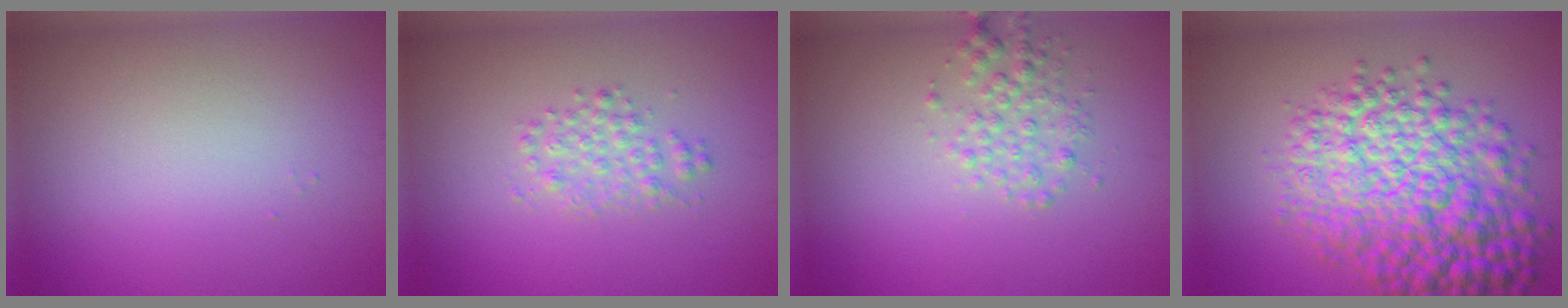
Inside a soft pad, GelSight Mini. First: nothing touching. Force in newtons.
{"total": 2.0, "press": 2.0, "slide": 0.0}
{"total": 2.2, "press": 2.2, "slide": 0.0}
{"total": 10.1, "press": 10.1, "slide": 0.1}